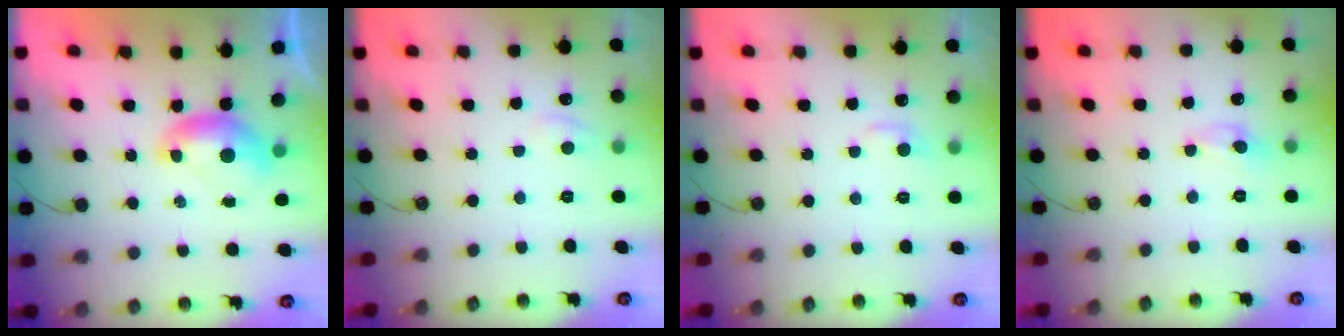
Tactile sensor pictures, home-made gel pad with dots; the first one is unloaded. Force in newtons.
{"total": 2.5, "press": 2.4, "slide": 0.5}
{"total": 1.0, "press": 0.4, "slide": 0.9}
{"total": 0.0}